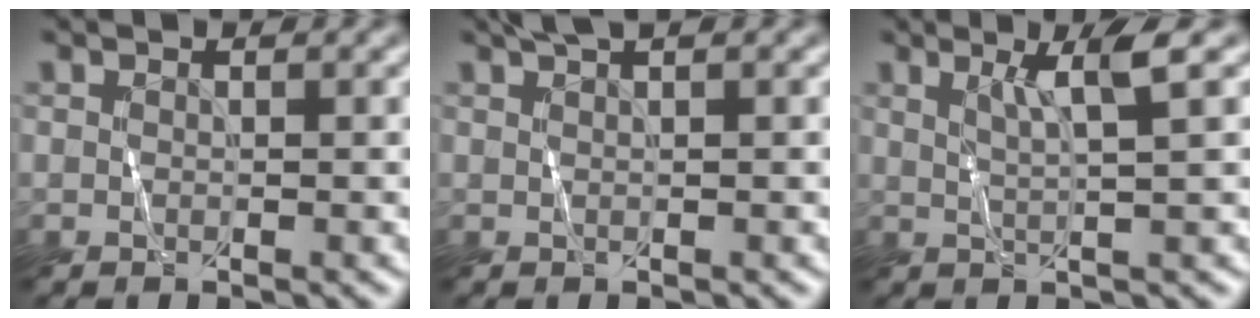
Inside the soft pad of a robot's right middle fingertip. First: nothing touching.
{"total": 2.0, "force": [1.5, 0.4, 1.3], "torque": [-0.014, 0.006, 0.020]}
{"total": 3.0, "force": [1.5, 0.3, 2.6], "torque": [-0.039, 0.005, 0.027]}